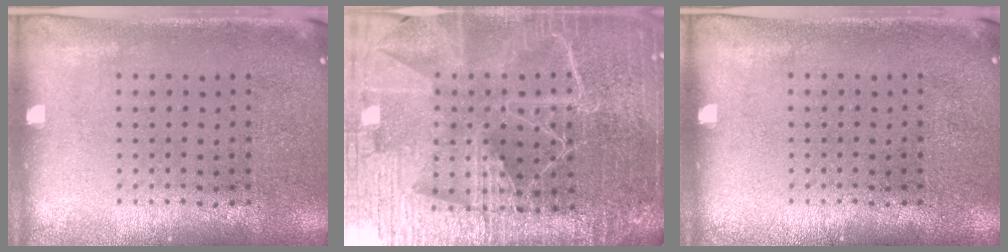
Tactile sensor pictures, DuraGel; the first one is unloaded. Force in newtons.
{"total": 6.2, "press": 5.4, "slide": 3.0}
{"total": 0.0}